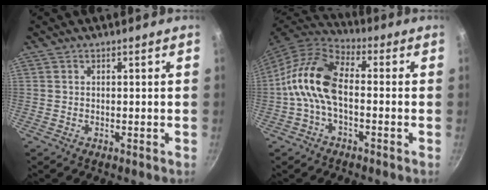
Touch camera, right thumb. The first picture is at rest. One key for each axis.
{"total": 12.0, "fx": -1.5, "fy": 6.6, "fz": 9.8, "tx": -0.186, "ty": 0.039, "tz": -0.046}